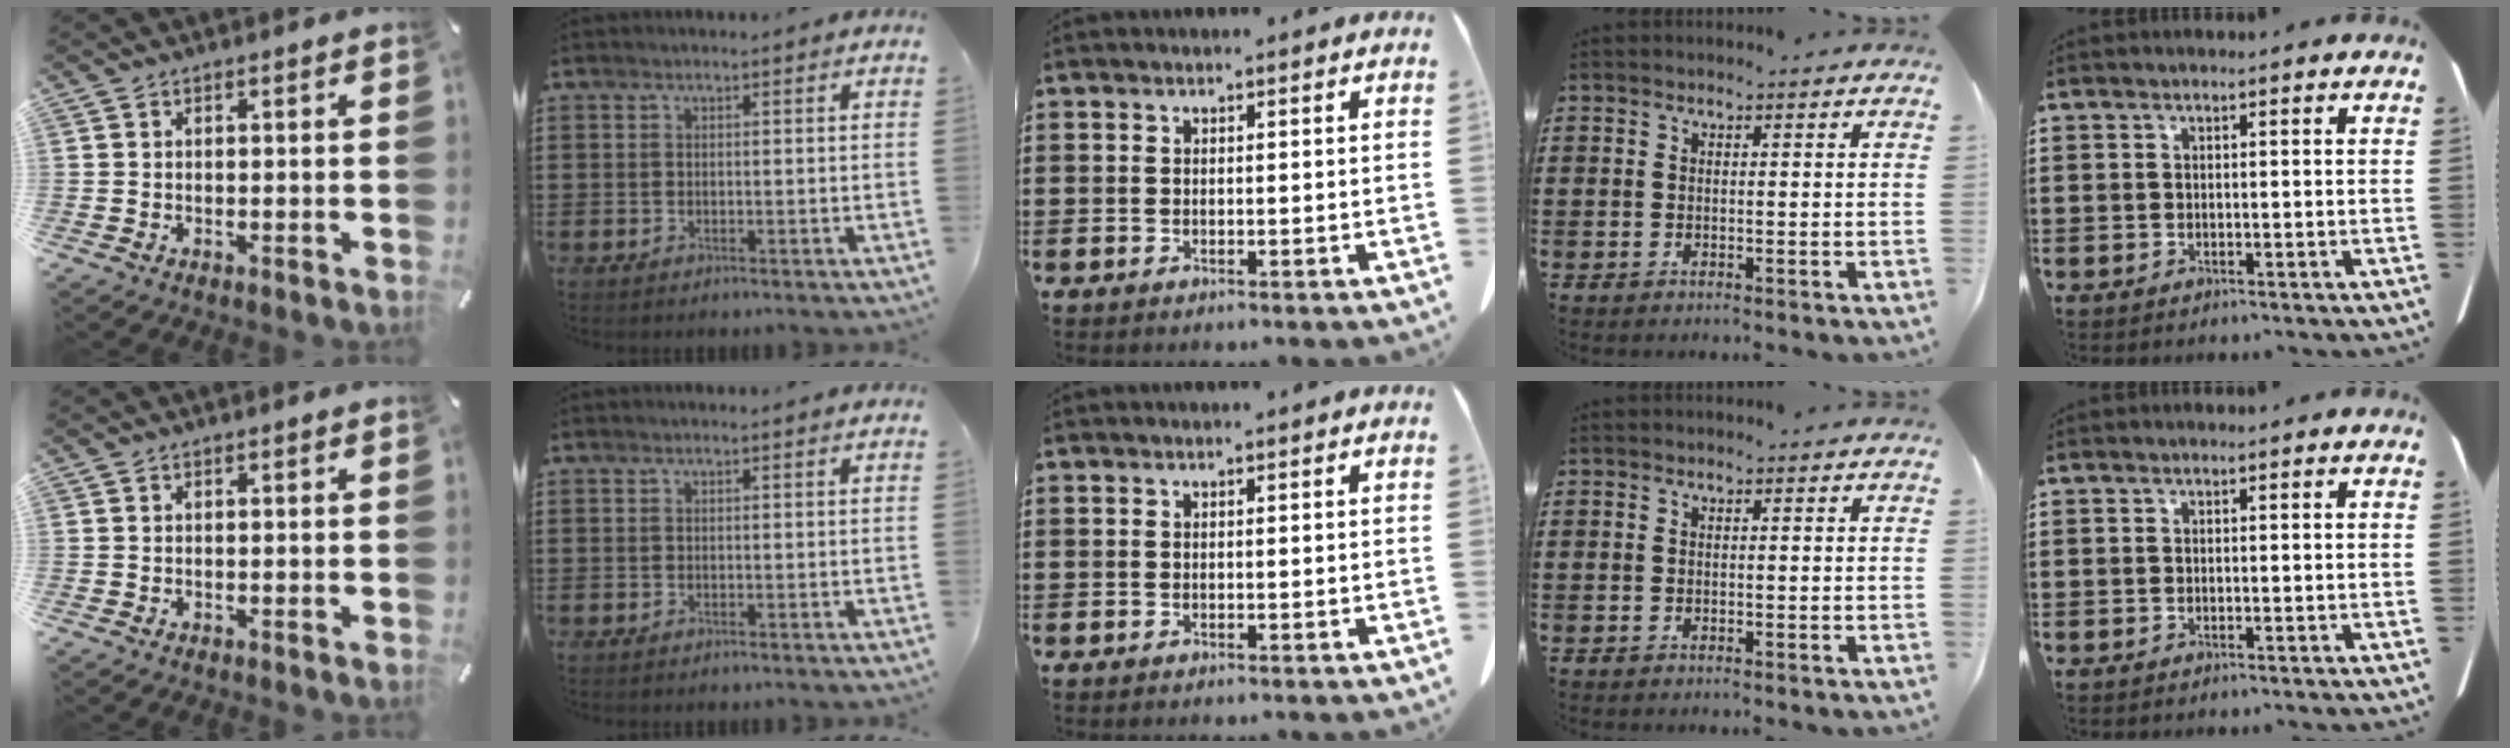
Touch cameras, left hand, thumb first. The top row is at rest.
{}